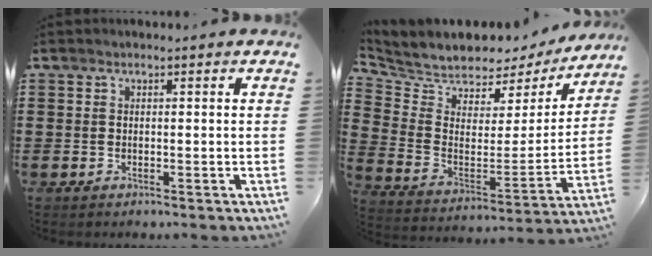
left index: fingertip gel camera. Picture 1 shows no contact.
{"total": 5.6, "force": [5.4, 1.6, 0.0], "torque": [-0.043, -0.049, 0.090]}